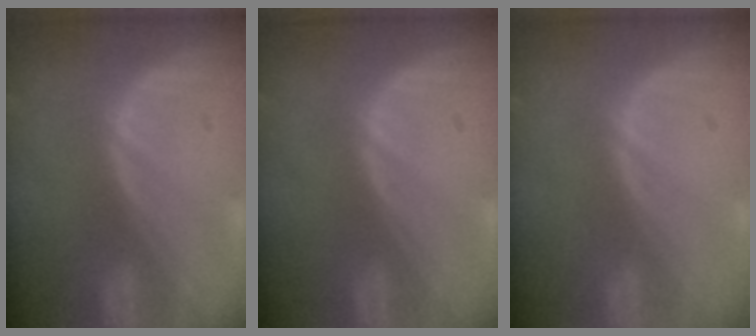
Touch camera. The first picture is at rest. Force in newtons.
{"total": 0.0}
{"total": 0.0}